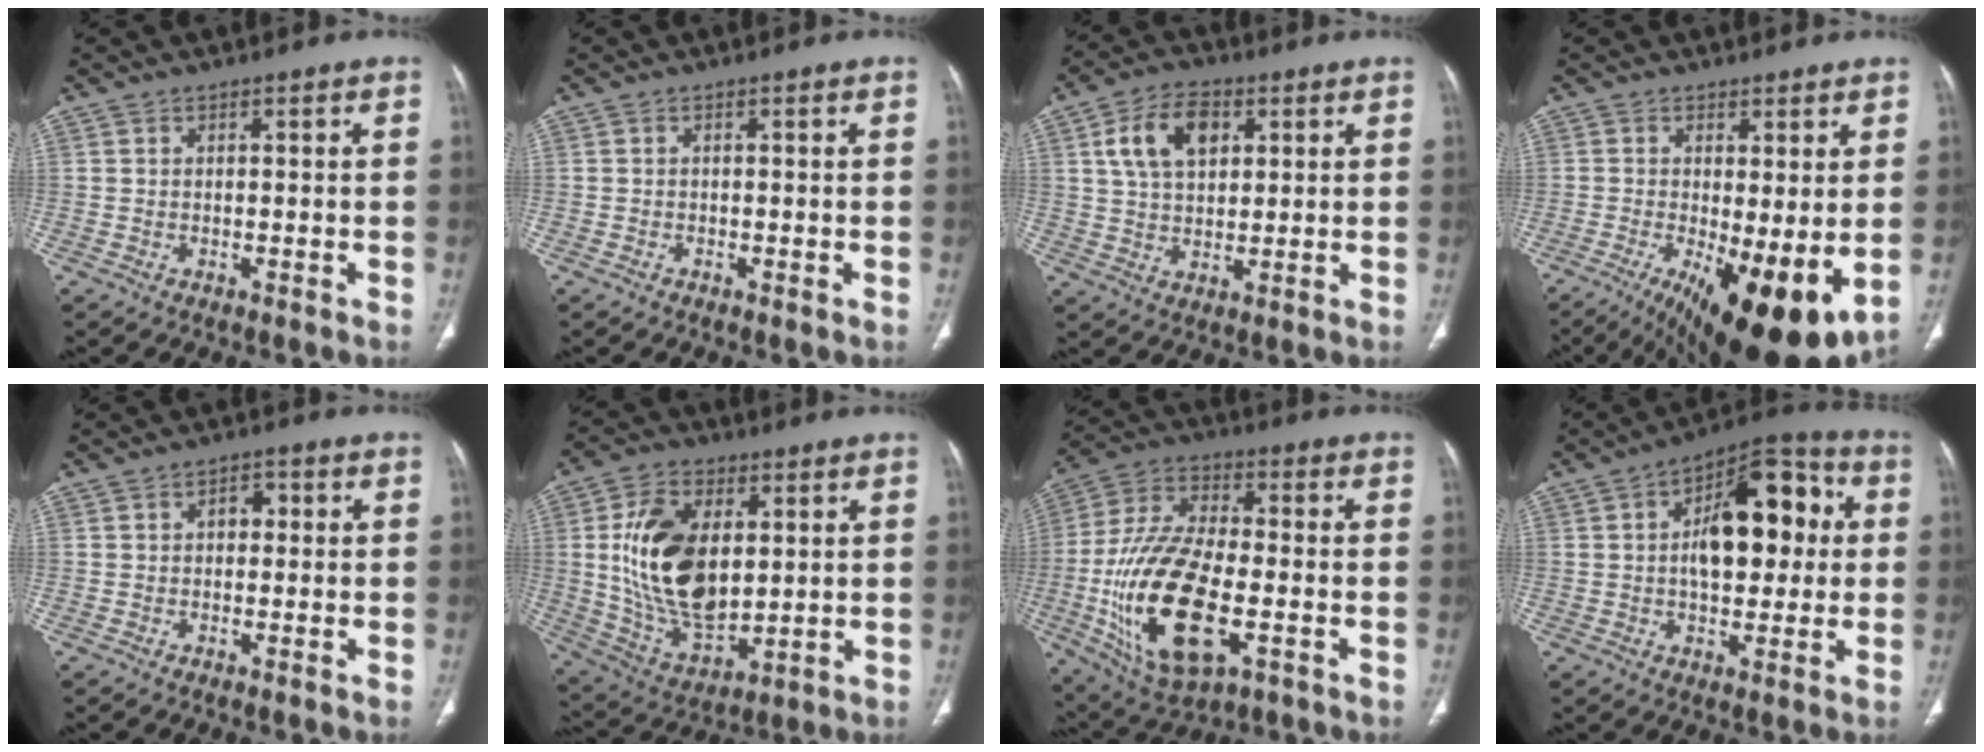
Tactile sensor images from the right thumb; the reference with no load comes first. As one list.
[{"total": 0.0}, {"total": 10.3, "force": [3.5, 6.4, 7.3], "torque": [-0.119, 0.000, 0.062]}, {"total": 15.4, "force": [-3.5, 5.2, 14.1], "torque": [-0.203, -0.026, -0.033]}, {"total": 2.6, "force": [0.2, 1.9, 1.8], "torque": [-0.014, 0.011, -0.003]}, {"total": 19.1, "force": [2.9, 11.3, 15.1], "torque": [-0.259, -0.016, 0.065]}, {"total": 22.6, "force": [-5.4, 10.8, 19.1], "torque": [-0.377, 0.008, -0.086]}, {"total": 17.0, "force": [2.1, 9.1, 14.2], "torque": [-0.172, 0.029, 0.027]}]